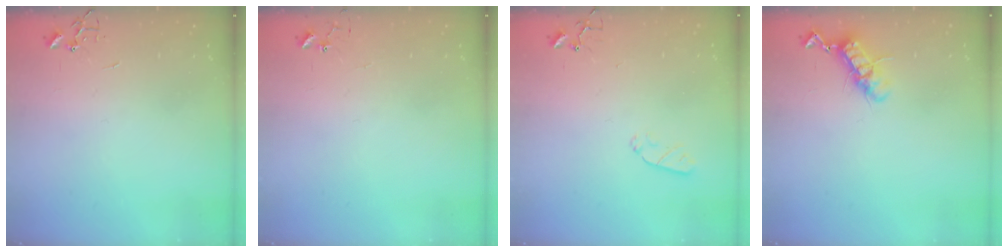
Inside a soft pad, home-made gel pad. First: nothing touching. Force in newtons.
{"total": 4.8, "press": 4.8, "slide": 0.2}
{"total": 4.2, "press": 4.1, "slide": 1.0}
{"total": 11.1, "press": 11.1, "slide": 0.7}